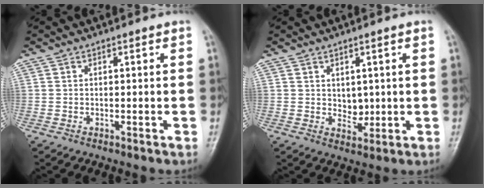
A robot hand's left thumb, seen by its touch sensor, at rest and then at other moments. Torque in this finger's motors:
{"motor_torque": [-0.13, -0.13, 0.05, -0.04, 0.04]}